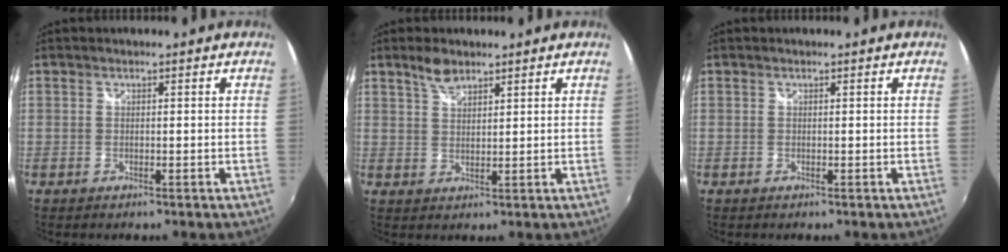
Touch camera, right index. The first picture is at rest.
{"total": 3.8, "force": [3.0, 1.5, 1.9], "torque": [-0.034, 0.005, 0.056]}
{"total": 0.0}